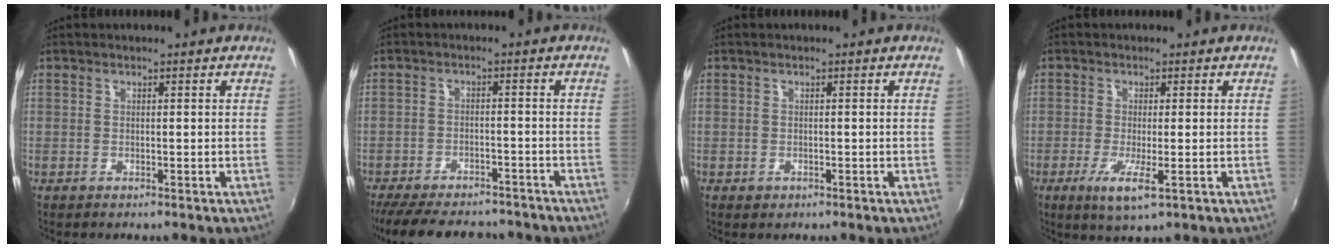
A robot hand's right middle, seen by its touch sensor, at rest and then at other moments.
{"total": 17.3, "force": [-14.4, 6.0, 7.4], "torque": [-0.162, -0.014, -0.205]}
{"total": 0.9, "force": [-0.5, 0.7, 0.3], "torque": [-0.005, -0.004, -0.007]}
{"total": 5.2, "force": [-2.0, 0.7, 4.8], "torque": [-0.101, -0.017, -0.036]}